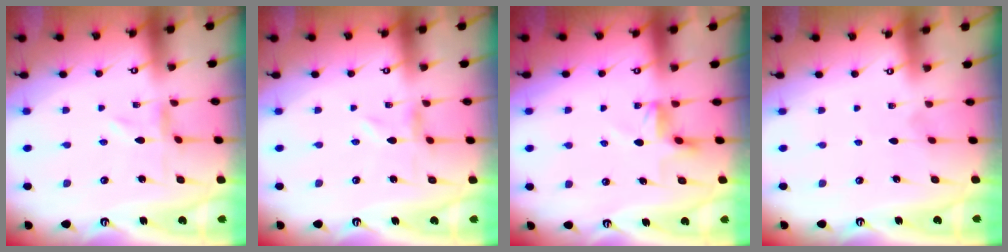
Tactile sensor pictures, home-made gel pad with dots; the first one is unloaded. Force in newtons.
{"total": 0.0}
{"total": 4.8, "press": 4.7, "slide": 0.7}
{"total": 1.2, "press": 1.2, "slide": 0.2}